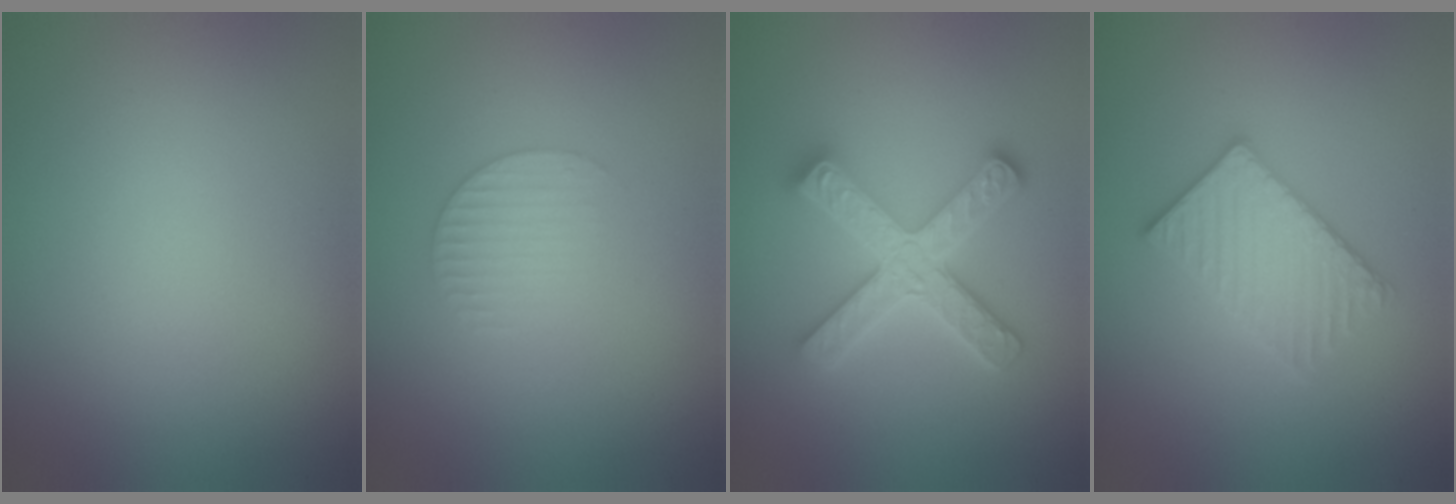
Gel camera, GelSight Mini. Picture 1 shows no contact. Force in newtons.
{"total": 1.5, "press": 1.5, "slide": 0.4}
{"total": 5.0, "press": 5.0, "slide": 0.8}
{"total": 3.7, "press": 3.7, "slide": 0.6}